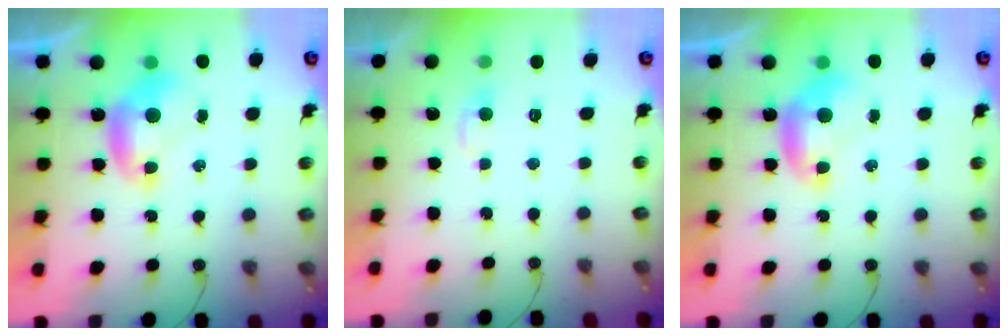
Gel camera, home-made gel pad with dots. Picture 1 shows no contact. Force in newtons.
{"total": 4.4, "press": 4.4, "slide": 0.2}
{"total": 0.0}